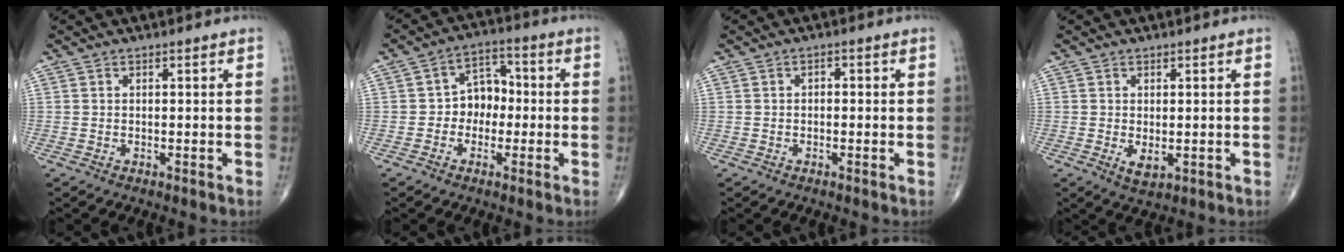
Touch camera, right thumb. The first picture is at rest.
{"total": 6.8, "force": [-0.9, 5.3, 4.1], "torque": [-0.028, 0.030, -0.029]}
{"total": 1.0, "force": [-0.1, 0.7, 0.7], "torque": [0.000, 0.004, -0.007]}
{"total": 2.7, "force": [-0.3, 1.4, 2.3], "torque": [-0.033, -0.007, 0.002]}